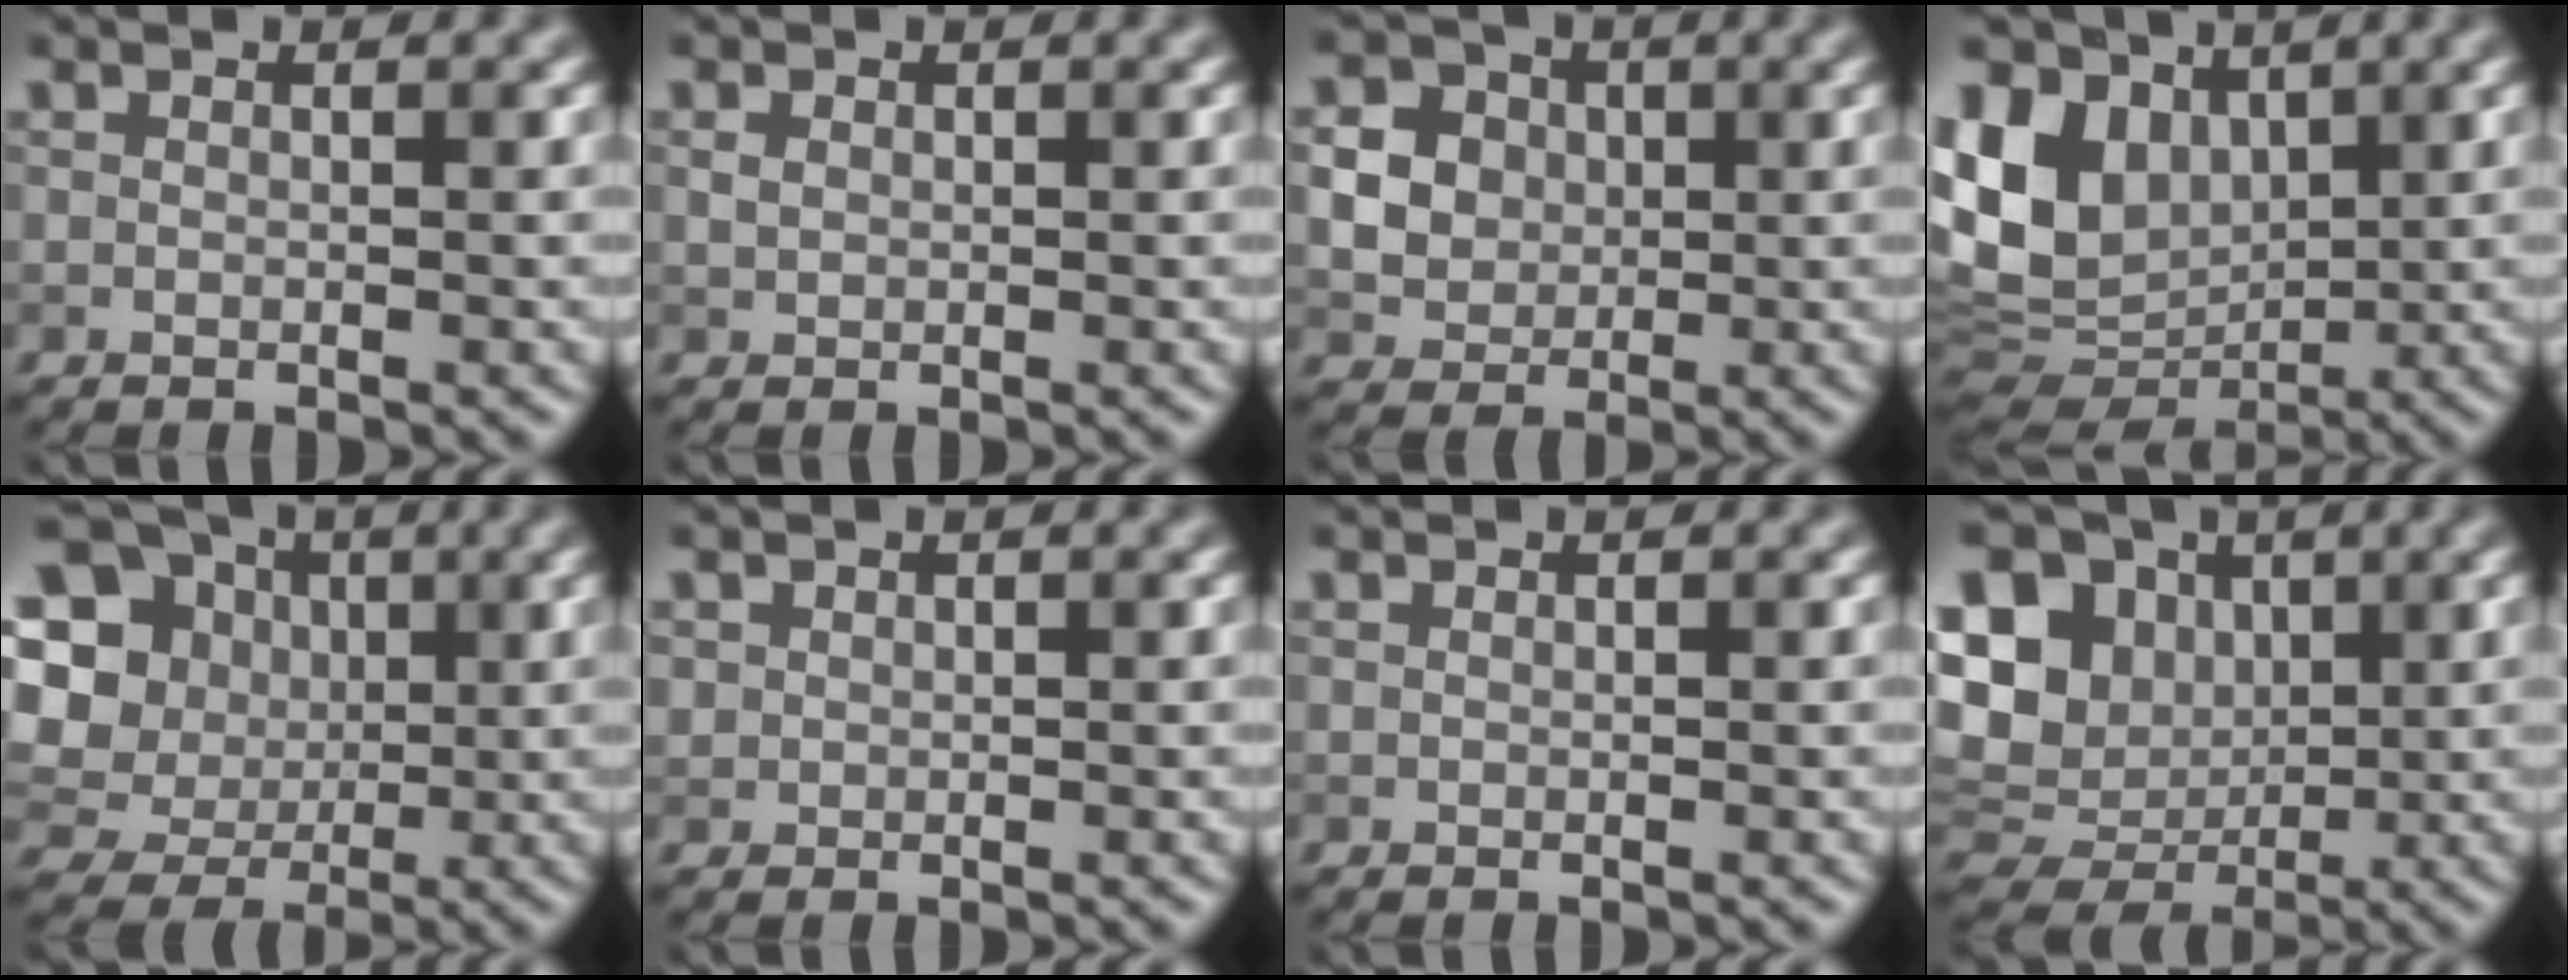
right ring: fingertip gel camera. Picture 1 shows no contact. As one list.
[{"total": 0.8, "force": [0.2, 0.7, 0.4], "torque": [-0.010, 0.000, 0.004]}, {"total": 5.8, "force": [1.1, 5.2, 2.5], "torque": [-0.052, 0.021, 0.024]}, {"total": 11.8, "force": [2.7, 8.7, 7.5], "torque": [-0.172, 0.013, 0.063]}, {"total": 17.0, "force": [3.0, 15.5, 6.4], "torque": [-0.176, 0.016, 0.042]}, {"total": 0.6, "force": [0.1, 0.6, 0.0], "torque": [0.005, -0.005, 0.005]}, {"total": 0.0}, {"total": 13.3, "force": [2.8, 10.8, 7.3], "torque": [-0.159, 0.023, 0.038]}]